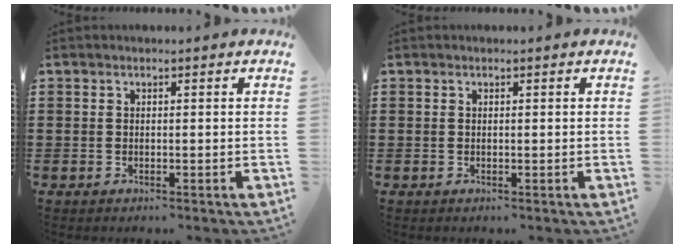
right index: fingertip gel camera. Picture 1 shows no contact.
{"total": 0.0}